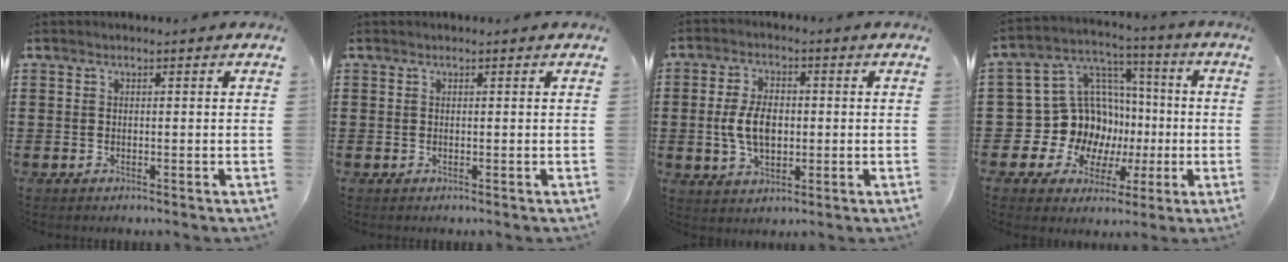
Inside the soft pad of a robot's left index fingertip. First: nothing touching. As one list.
[{"total": 0.0}, {"total": 6.9, "force": [-0.2, 4.0, 5.7], "torque": [-0.121, 0.001, -0.012]}, {"total": 13.4, "force": [-1.5, 12.5, 4.6], "torque": [-0.131, -0.015, -0.009]}]